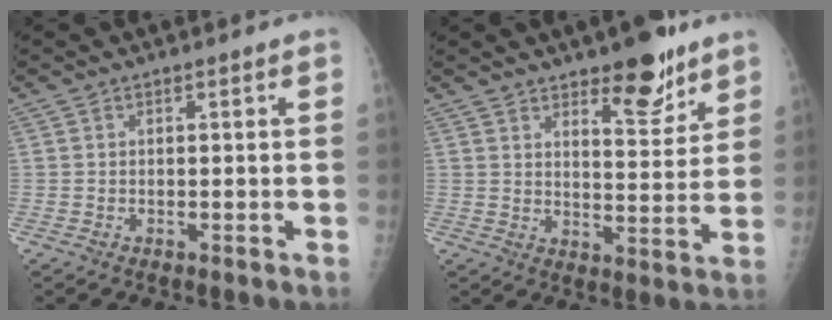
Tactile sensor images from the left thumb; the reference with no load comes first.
{"total": 10.2, "force": [7.0, 3.8, 6.5], "torque": [-0.064, -0.048, 0.104]}